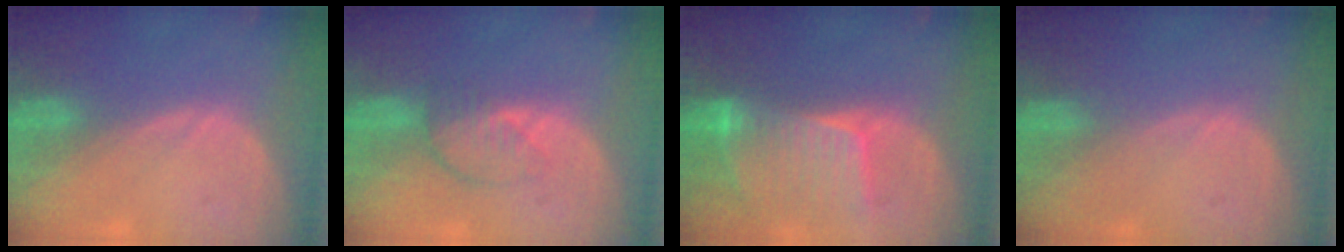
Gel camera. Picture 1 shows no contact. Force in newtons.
{"total": 4.2, "press": 3.7, "slide": 1.9}
{"total": 8.3, "press": 7.7, "slide": 3.2}
{"total": 0.0}